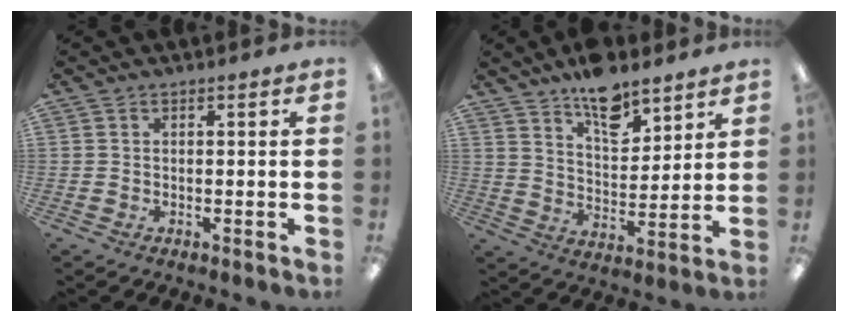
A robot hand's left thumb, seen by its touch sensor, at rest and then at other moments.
{"total": 11.6, "force": [8.9, 5.2, 5.5], "torque": [-0.077, -0.053, 0.157]}